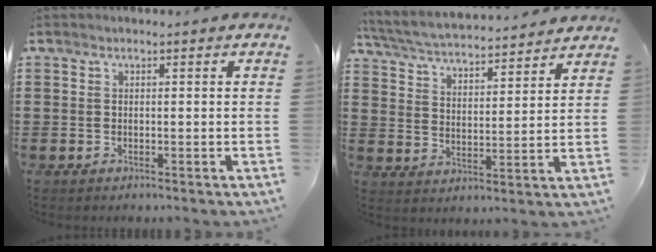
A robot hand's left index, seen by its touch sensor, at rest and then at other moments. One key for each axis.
{"total": 5.0, "fx": 4.8, "fy": 0.1, "fz": 1.2, "tx": -0.048, "ty": -0.032, "tz": 0.080}